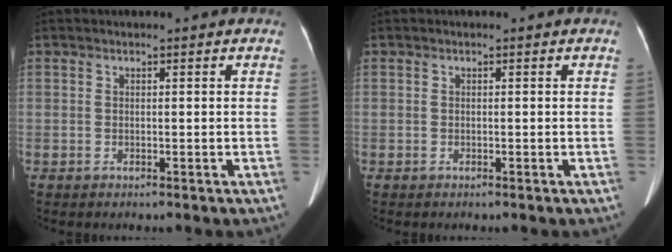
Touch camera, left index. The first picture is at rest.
{"total": 0.0}